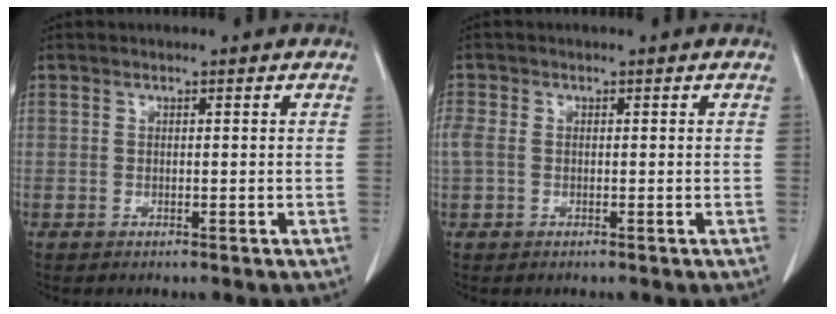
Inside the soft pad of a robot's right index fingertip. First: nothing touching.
{"total": 3.6, "force": [0.0, 2.6, 2.5], "torque": [-0.089, 0.019, 0.004]}